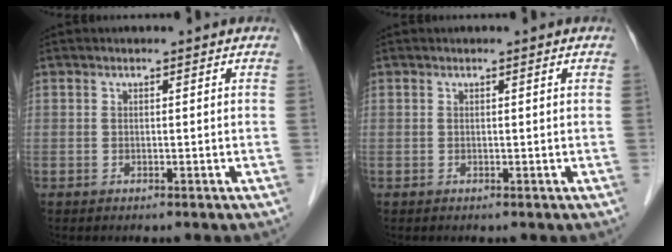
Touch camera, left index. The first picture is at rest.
{"total": 0.0}